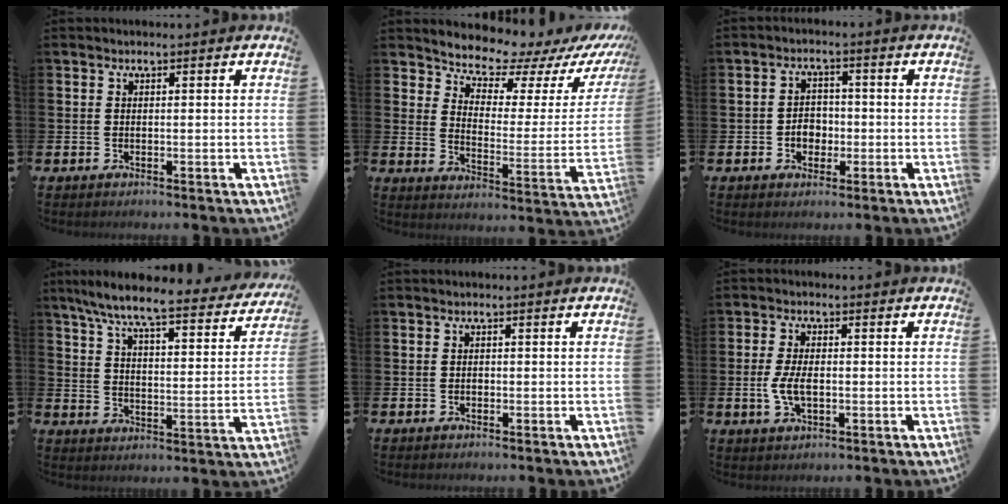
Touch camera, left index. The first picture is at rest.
{"total": 7.9, "force": [7.3, 2.2, 1.9], "torque": [-0.062, -0.060, 0.122]}
{"total": 3.2, "force": [-0.8, 2.6, 1.6], "torque": [-0.026, 0.002, -0.021]}
{"total": 7.8, "force": [6.8, 0.8, 3.8], "torque": [-0.092, -0.051, 0.109]}
{"total": 0.6, "force": [-0.2, 0.5, 0.2], "torque": [-0.010, 0.006, -0.004]}
{"total": 4.4, "force": [-0.4, 2.4, 3.7], "torque": [-0.073, 0.005, -0.010]}